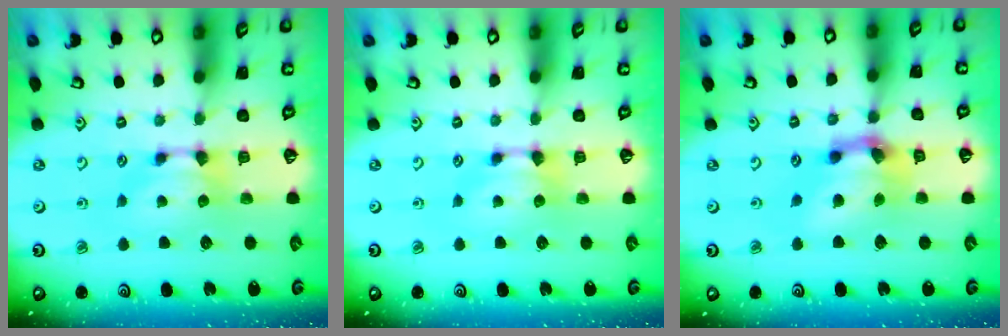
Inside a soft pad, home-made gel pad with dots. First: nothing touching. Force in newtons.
{"total": 0.0}
{"total": 5.8, "press": 5.4, "slide": 2.1}